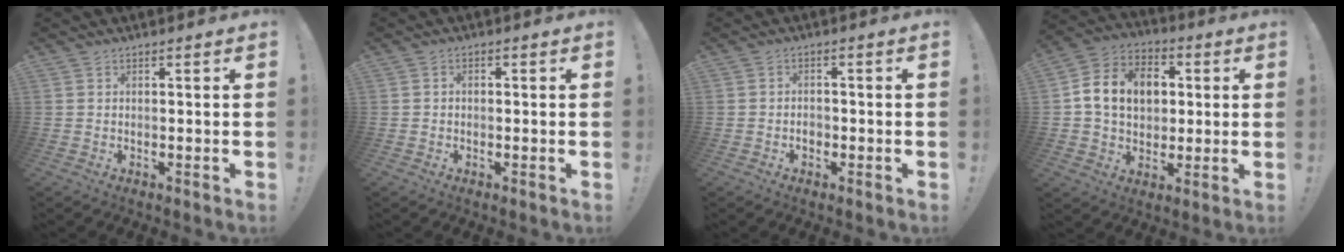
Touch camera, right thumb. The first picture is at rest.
{"total": 1.1, "force": [-0.7, 0.8, 0.5], "torque": [-0.007, 0.003, -0.013]}
{"total": 1.9, "force": [-0.9, 1.3, 1.0], "torque": [-0.008, 0.000, -0.018]}
{"total": 15.2, "force": [2.8, 11.9, 9.0], "torque": [-0.135, 0.005, 0.058]}